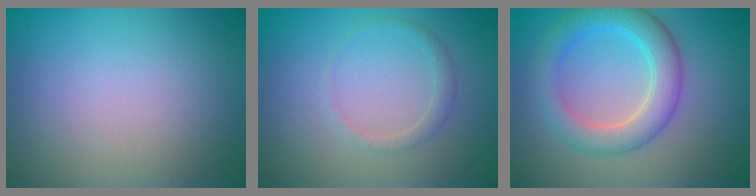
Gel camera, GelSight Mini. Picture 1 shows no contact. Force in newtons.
{"total": 1.2, "press": 1.2, "slide": 0.2}
{"total": 4.9, "press": 4.9, "slide": 0.2}